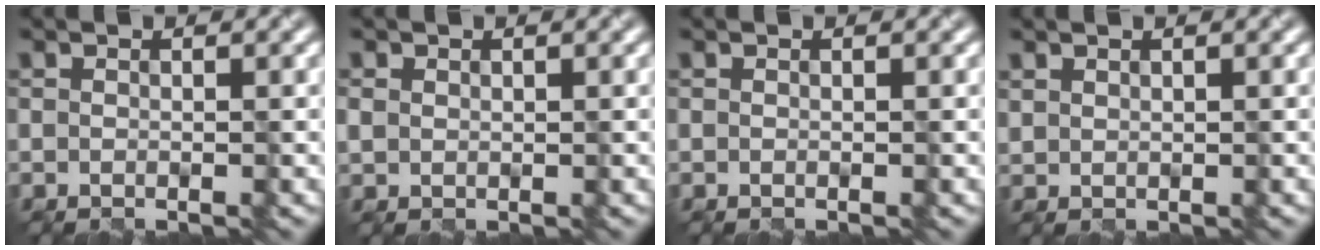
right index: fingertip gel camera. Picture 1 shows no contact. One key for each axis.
{"total": 0.6, "fx": 0.3, "fy": 0.3, "fz": -0.4, "tx": -0.009, "ty": 0.005, "tz": 0.013}
{"total": 0.0}
{"total": 1.1, "fx": 0.5, "fy": -0.4, "fz": -0.8, "tx": -0.003, "ty": 0.004, "tz": 0.018}